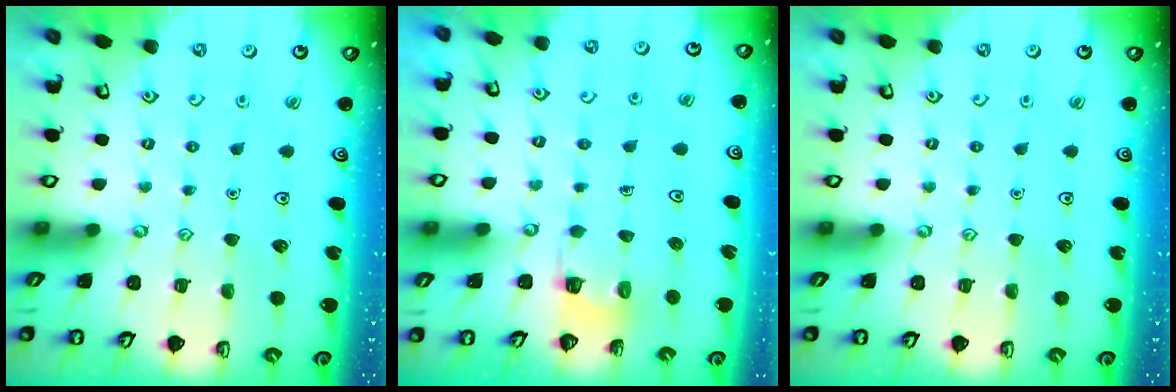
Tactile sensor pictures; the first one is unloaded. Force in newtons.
{"total": 2.8, "press": 2.8, "slide": 0.2}
{"total": 0.0}